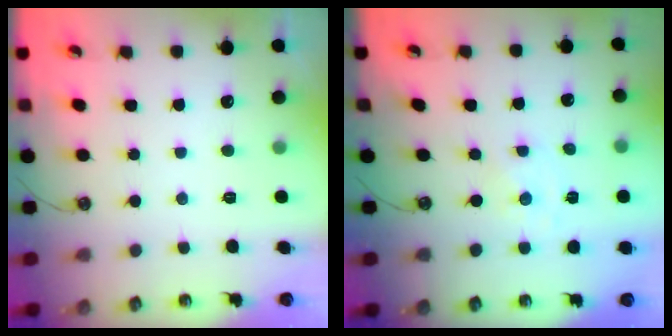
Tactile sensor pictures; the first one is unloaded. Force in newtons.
{"total": 0.0}